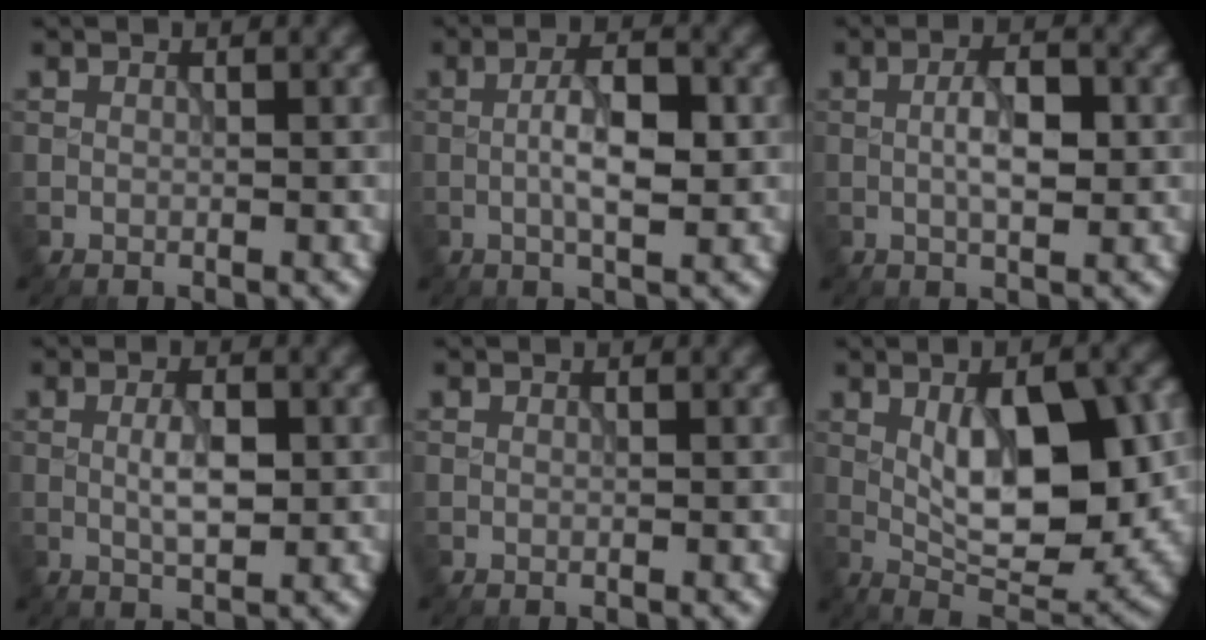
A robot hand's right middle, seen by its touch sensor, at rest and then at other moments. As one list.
[{"total": 4.5, "force": [-0.4, 1.5, 4.2], "torque": [-0.080, 0.005, -0.009]}, {"total": 3.5, "force": [-0.1, 1.3, 3.3], "torque": [-0.061, 0.003, -0.003]}, {"total": 2.9, "force": [0.0, 1.0, 2.7], "torque": [-0.055, -0.001, 0.001]}, {"total": 0.0}, {"total": 11.2, "force": [0.4, 4.6, 10.2], "torque": [-0.158, 0.001, 0.013]}]